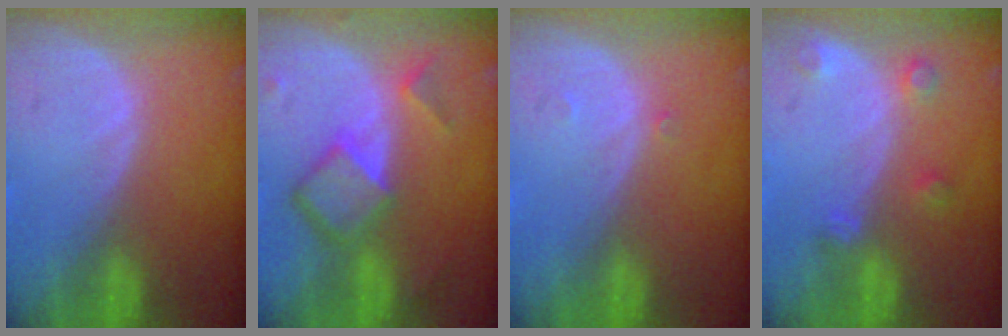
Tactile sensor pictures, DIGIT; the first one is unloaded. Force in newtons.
{"total": 6.9, "press": 6.0, "slide": 3.5}
{"total": 0.7, "press": 0.5, "slide": 0.5}
{"total": 2.7, "press": 2.7, "slide": 0.3}